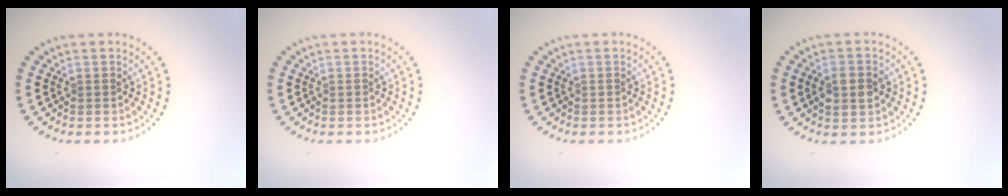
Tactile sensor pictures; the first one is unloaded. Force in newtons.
{"total": 0.0}
{"total": 0.0}
{"total": 2.9, "press": 2.9, "slide": 0.0}